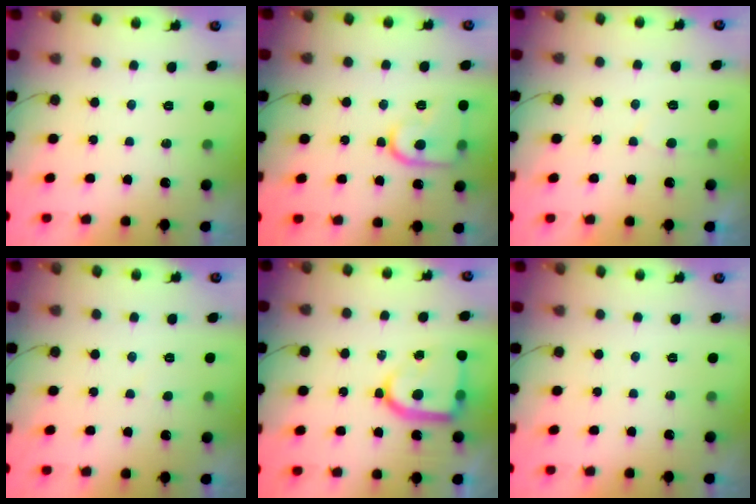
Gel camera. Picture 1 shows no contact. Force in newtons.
{"total": 13.8, "press": 13.7, "slide": 1.4}
{"total": 2.3, "press": 2.3, "slide": 0.2}
{"total": 1.7, "press": 1.7, "slide": 0.2}
{"total": 15.1, "press": 15.0, "slide": 1.5}
{"total": 0.0}